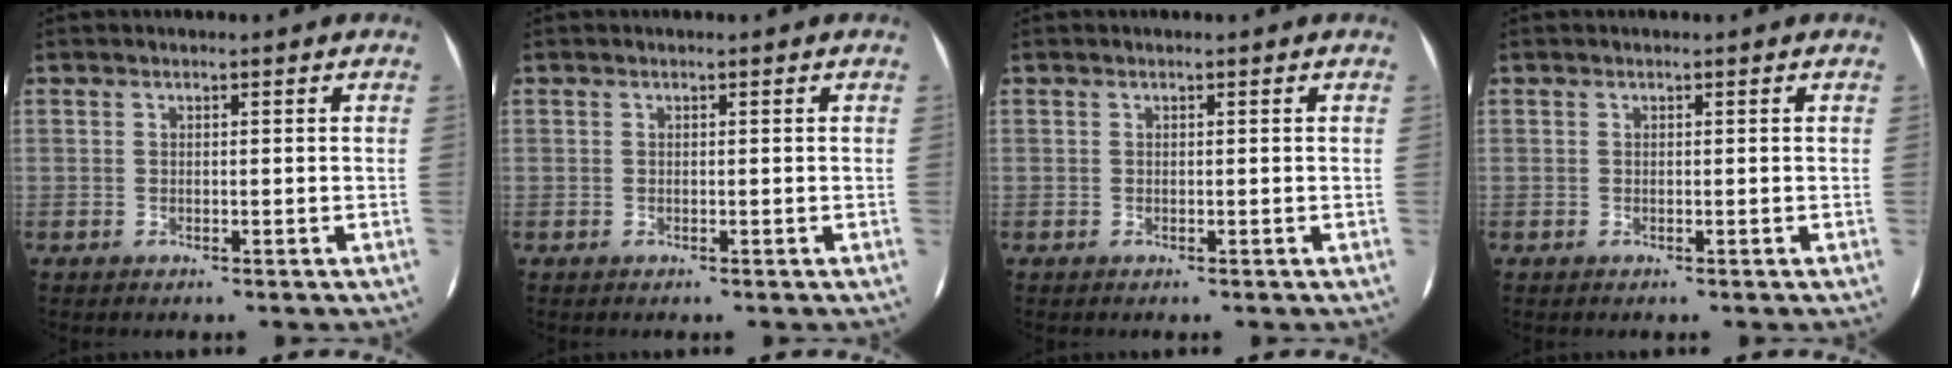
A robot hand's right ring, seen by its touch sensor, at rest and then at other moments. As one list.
[{"total": 0.0}, {"total": 0.0}, {"total": 0.0}]